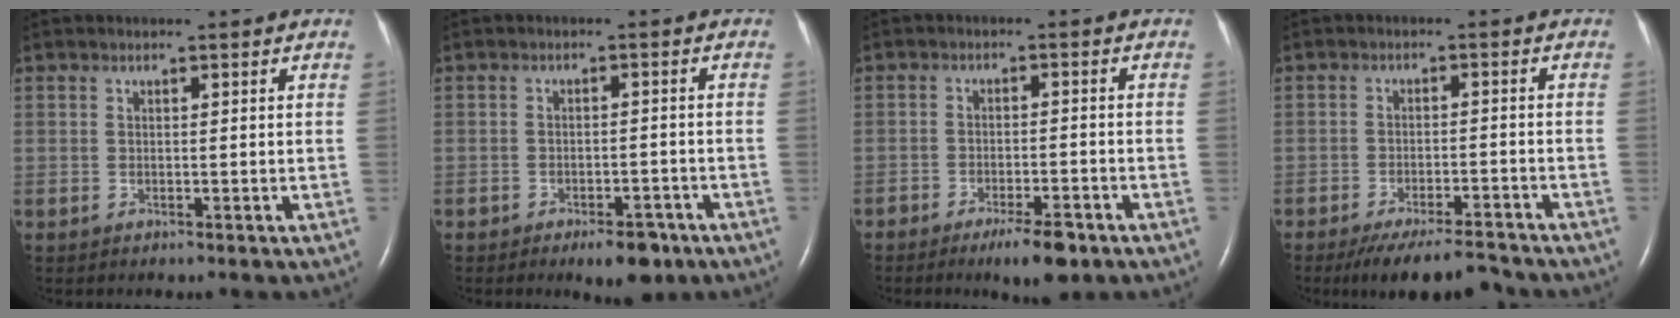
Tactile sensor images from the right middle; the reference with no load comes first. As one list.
[{"total": 5.3, "force": [-3.5, 2.4, 3.1], "torque": [-0.038, 0.002, -0.045]}, {"total": 5.7, "force": [-3.8, 1.5, 4.0], "torque": [-0.066, -0.005, -0.056]}, {"total": 9.6, "force": [-8.7, 1.5, 3.7], "torque": [-0.059, -0.006, -0.132]}]